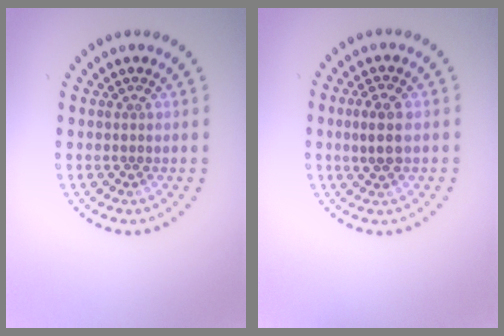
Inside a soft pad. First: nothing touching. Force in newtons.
{"total": 2.4, "press": 2.4, "slide": 0.5}